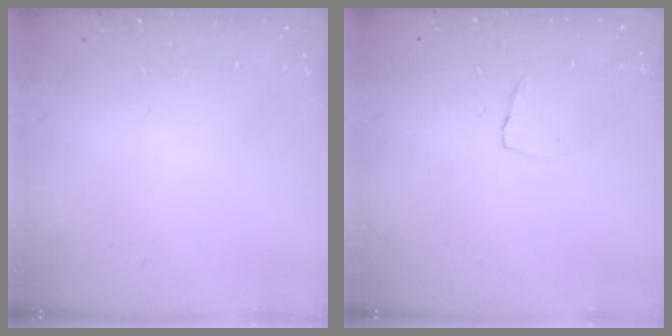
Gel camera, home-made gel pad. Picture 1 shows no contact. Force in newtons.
{"total": 3.6, "press": 3.6, "slide": 0.3}